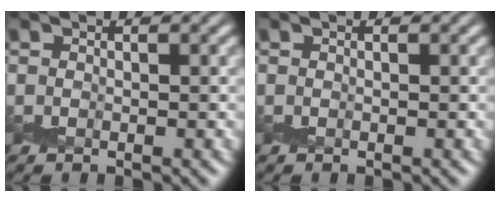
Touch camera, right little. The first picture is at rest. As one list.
[{"total": 0.0}]